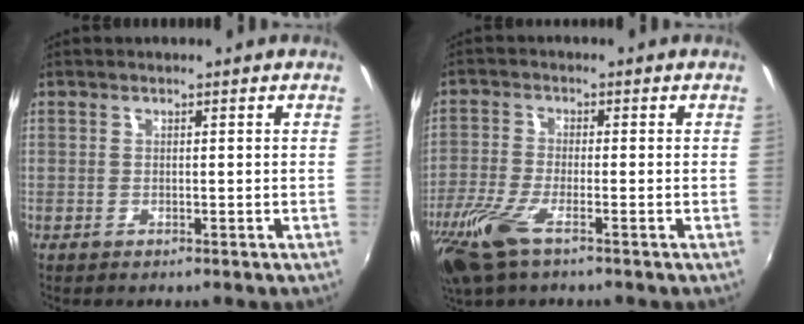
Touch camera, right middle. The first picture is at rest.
{"total": 9.1, "force": [-5.6, 2.3, 6.8], "torque": [-0.168, -0.026, -0.114]}